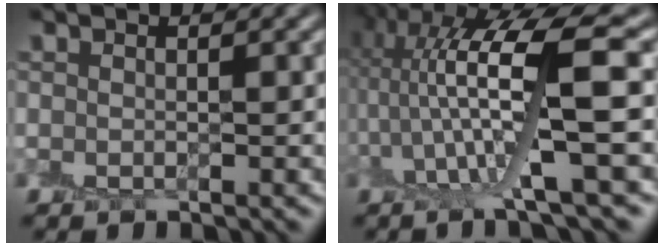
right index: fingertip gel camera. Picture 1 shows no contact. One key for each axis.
{"total": 10.8, "fx": 2.4, "fy": 2.1, "fz": 10.3, "tx": -0.176, "ty": 0.012, "tz": 0.047}